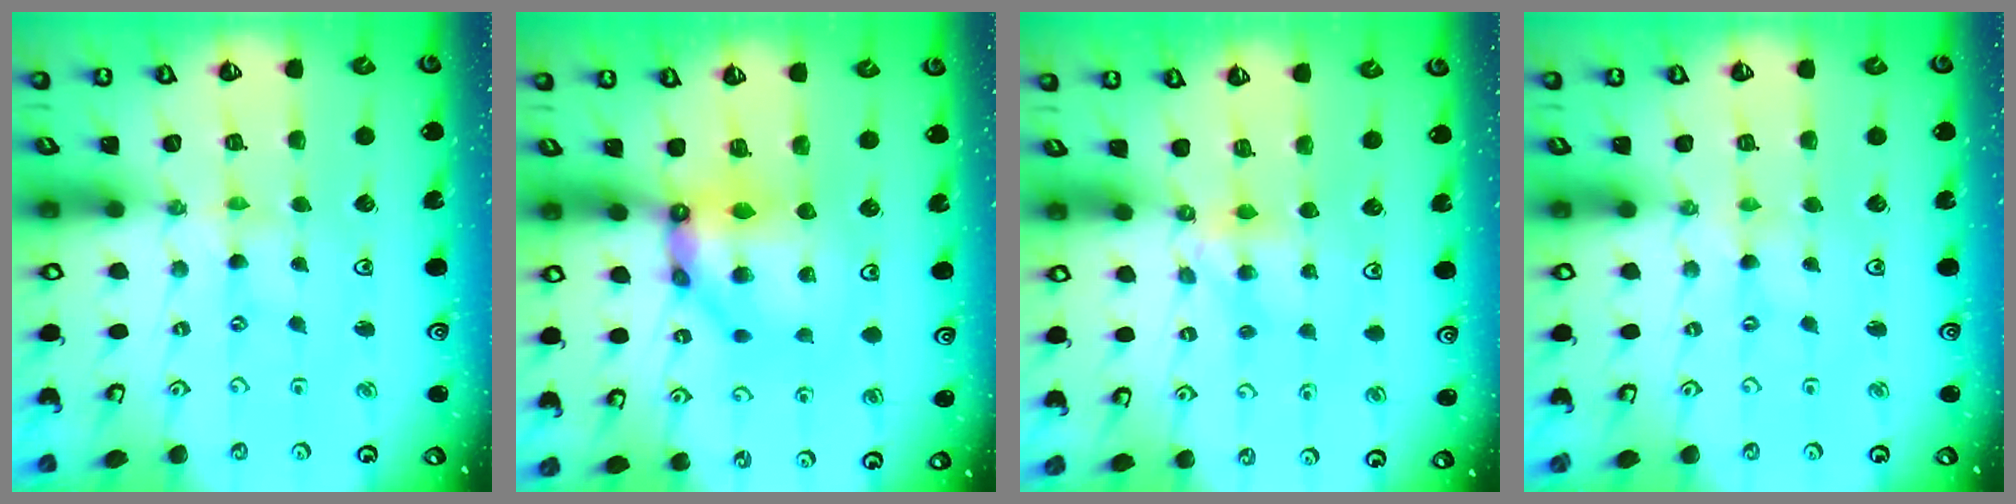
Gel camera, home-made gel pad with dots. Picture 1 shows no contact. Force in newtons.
{"total": 10.2, "press": 10.1, "slide": 0.9}
{"total": 4.6, "press": 4.5, "slide": 0.7}
{"total": 0.0}